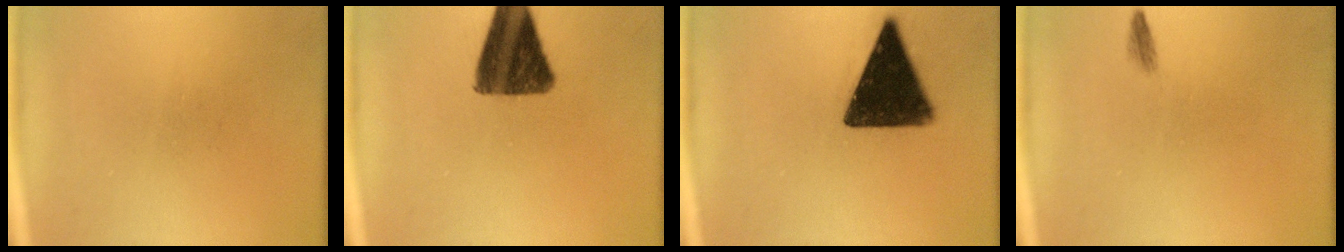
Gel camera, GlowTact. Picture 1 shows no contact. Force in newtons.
{"total": 12.5}
{"total": 15.9}
{"total": 0.7}